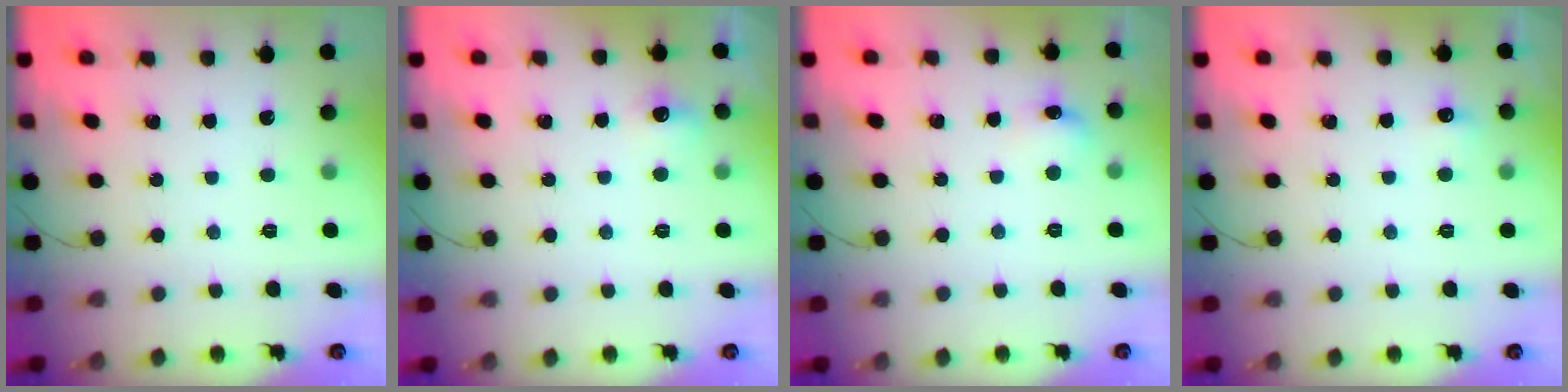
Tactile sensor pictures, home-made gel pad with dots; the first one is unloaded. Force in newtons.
{"total": 4.7, "press": 4.4, "slide": 1.5}
{"total": 6.7, "press": 6.6, "slide": 1.4}
{"total": 3.6, "press": 3.5, "slide": 0.9}